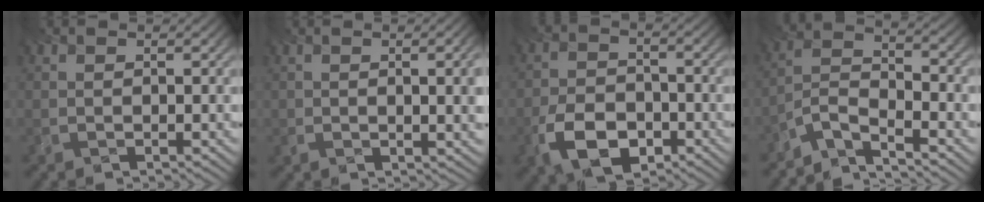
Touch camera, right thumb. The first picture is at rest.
{"total": 5.4, "force": [0.9, 1.5, 5.1], "torque": [-0.061, 0.015, 0.008]}
{"total": 7.5, "force": [-5.1, 4.2, 3.7], "torque": [-0.073, -0.022, -0.098]}
{"total": 5.7, "force": [-5.6, 0.2, 1.3], "torque": [-0.022, -0.001, -0.126]}